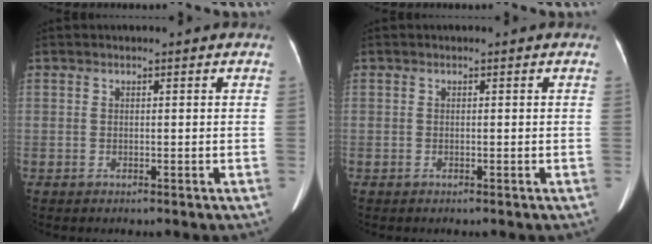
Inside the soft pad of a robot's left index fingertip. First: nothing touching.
{"total": 0.0}